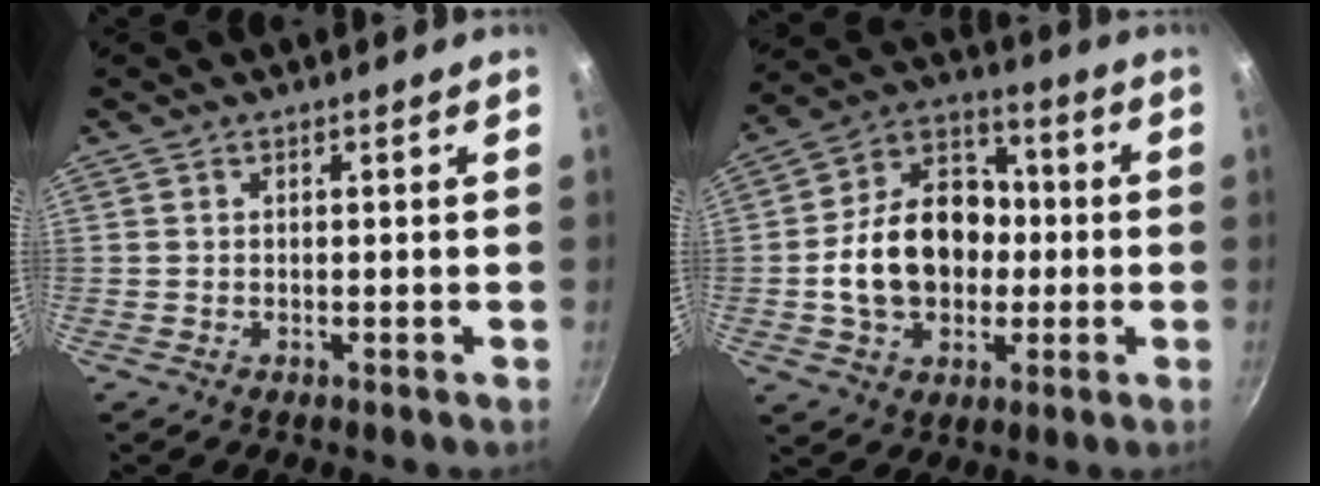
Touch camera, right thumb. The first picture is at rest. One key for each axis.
{"total": 17.5, "fx": -1.3, "fy": 13.2, "fz": 11.4, "tx": -0.159, "ty": 0.040, "tz": -0.029}